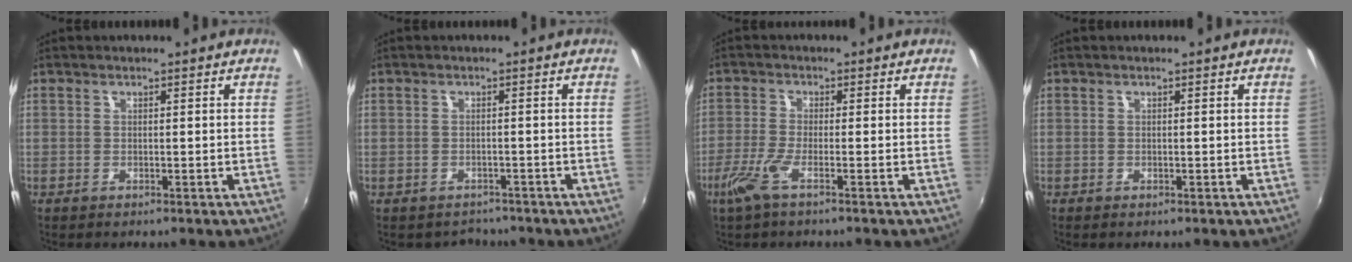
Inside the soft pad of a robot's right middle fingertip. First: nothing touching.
{"total": 2.9, "force": [-2.1, 1.9, -0.2], "torque": [-0.004, 0.004, -0.030]}
{"total": 4.6, "force": [-2.7, 0.0, 3.7], "torque": [-0.097, -0.012, -0.056]}
{"total": 0.0}